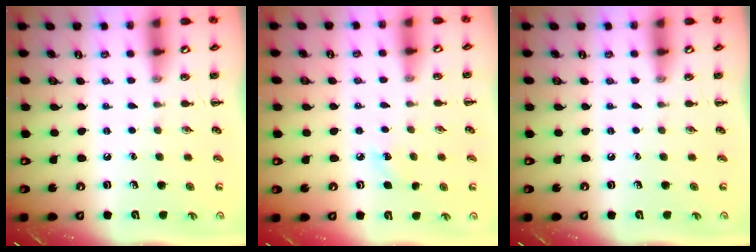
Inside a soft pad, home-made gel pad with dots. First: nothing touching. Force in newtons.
{"total": 5.2, "press": 5.0, "slide": 1.6}
{"total": 0.0}